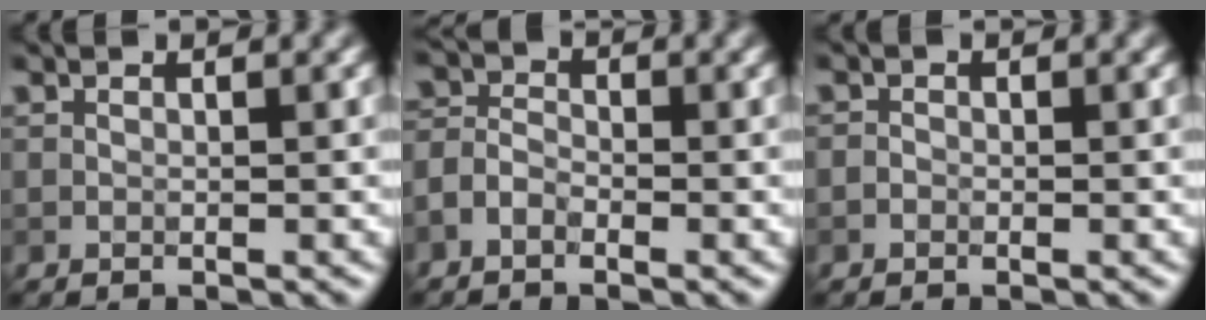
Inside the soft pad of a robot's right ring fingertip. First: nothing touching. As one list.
[{"total": 2.1, "force": [-1.1, 1.3, 1.2], "torque": [-0.024, 0.003, -0.032]}, {"total": 0.6, "force": [-0.3, 0.5, 0.2], "torque": [-0.001, -0.003, -0.008]}]